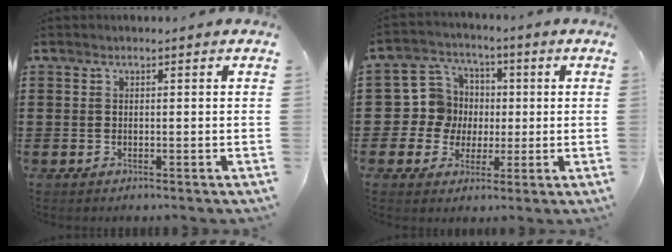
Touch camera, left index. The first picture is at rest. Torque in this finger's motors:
{"motor_torque": [0.73, 0.73, 0.09, 0.00]}